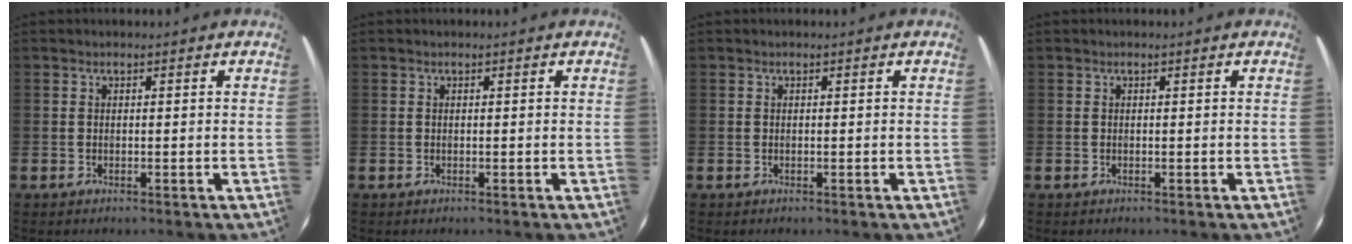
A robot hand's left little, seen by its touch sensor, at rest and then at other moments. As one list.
[{"total": 0.0}, {"total": 0.0}, {"total": 0.0}]